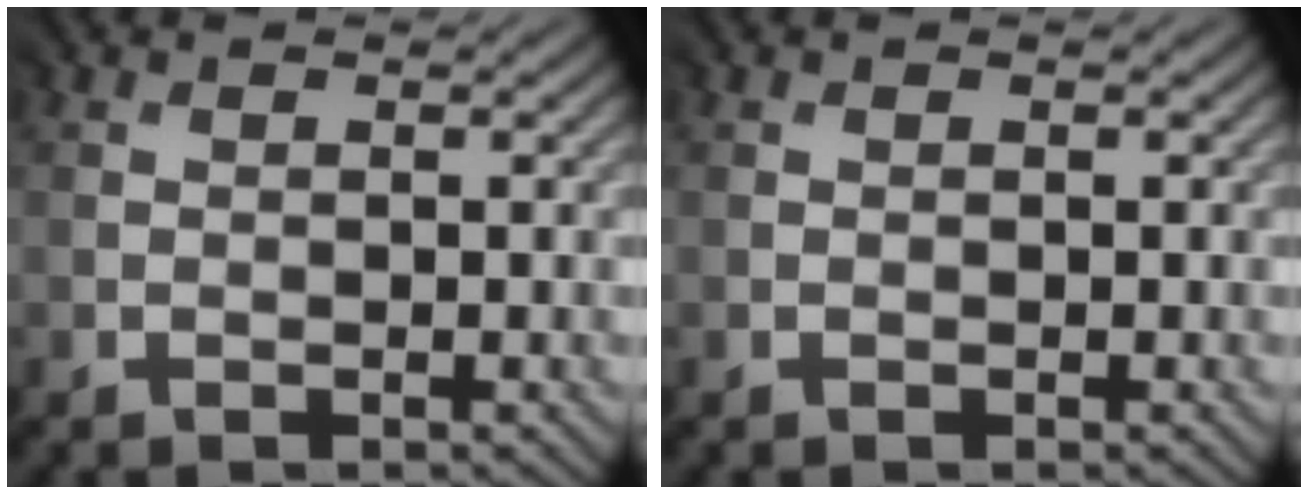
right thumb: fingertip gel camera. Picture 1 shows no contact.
{"total": 0.0}